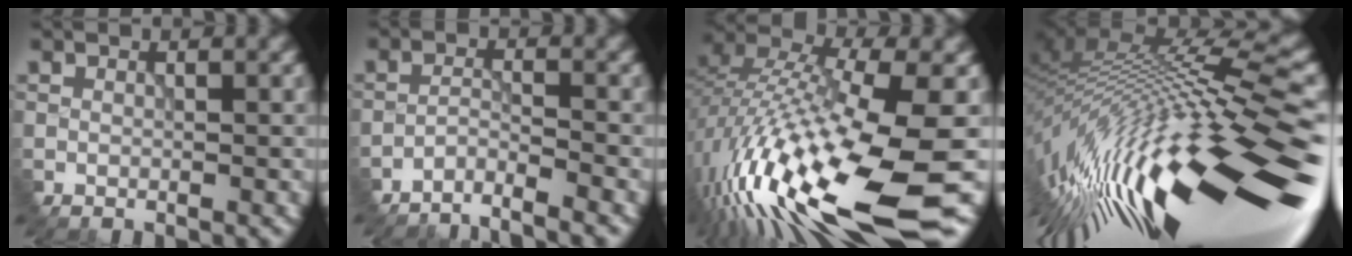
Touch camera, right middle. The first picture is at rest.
{"total": 2.9, "force": [-2.8, 0.1, 0.8], "torque": [-0.012, 0.003, -0.062]}
{"total": 16.6, "force": [-6.3, 4.2, 14.8], "torque": [-0.306, -0.004, -0.114]}
{"total": 17.3, "force": [-3.2, 4.3, 16.5], "torque": [-0.286, -0.012, -0.059]}